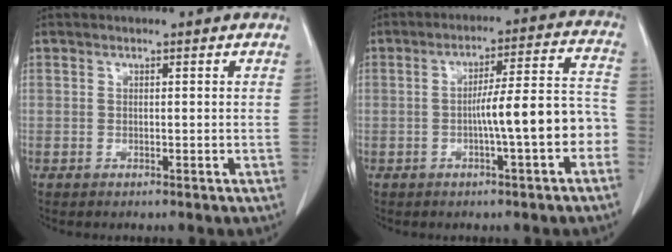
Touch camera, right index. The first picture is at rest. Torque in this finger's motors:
{"motor_torque": [1.48, -0.46, 0.75, 0.19]}